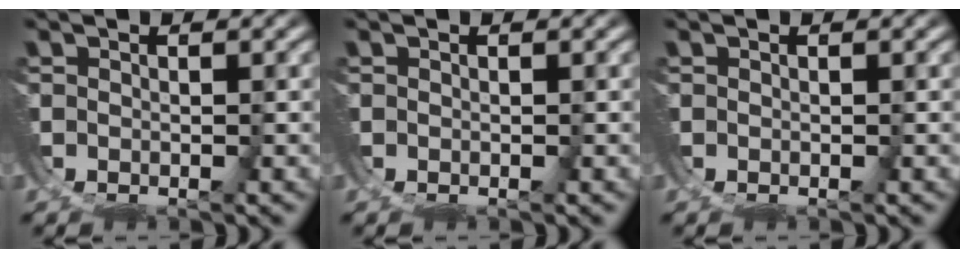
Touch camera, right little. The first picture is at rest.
{"total": 0.0}
{"total": 0.0}